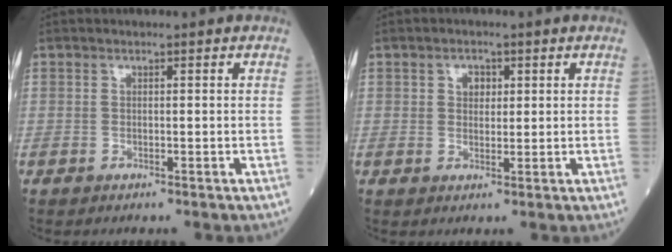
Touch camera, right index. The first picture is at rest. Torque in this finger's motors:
{"motor_torque": [0.15, 0.17, 0.06, 0.03]}